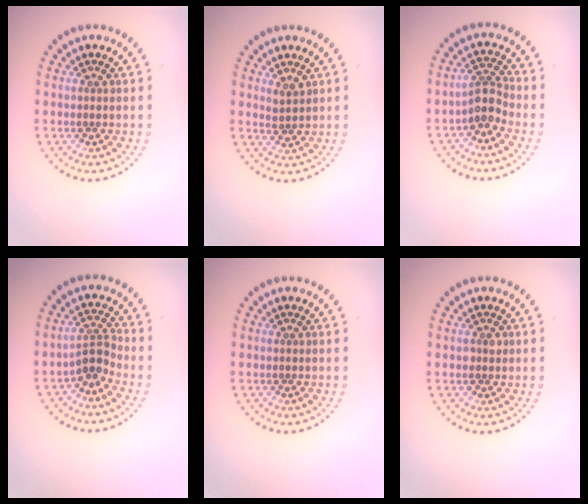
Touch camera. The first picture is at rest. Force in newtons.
{"total": 1.3, "press": 1.0, "slide": 0.9}
{"total": 2.4, "press": 1.8, "slide": 1.5}
{"total": 2.4, "press": 1.7, "slide": 1.7}
{"total": 0.0}
{"total": 1.1, "press": 1.1, "slide": 0.4}